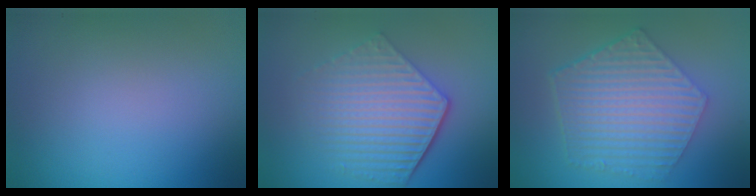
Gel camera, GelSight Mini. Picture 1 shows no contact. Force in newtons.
{"total": 6.1, "press": 4.5, "slide": 4.2}
{"total": 6.8, "press": 4.8, "slide": 4.7}